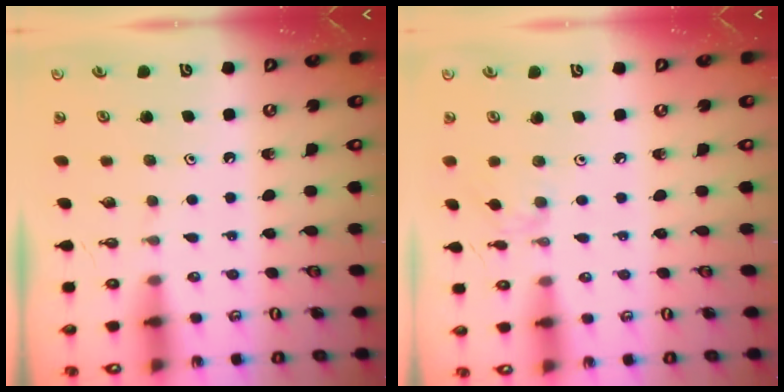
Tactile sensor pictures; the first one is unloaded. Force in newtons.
{"total": 1.3, "press": 1.2, "slide": 0.4}